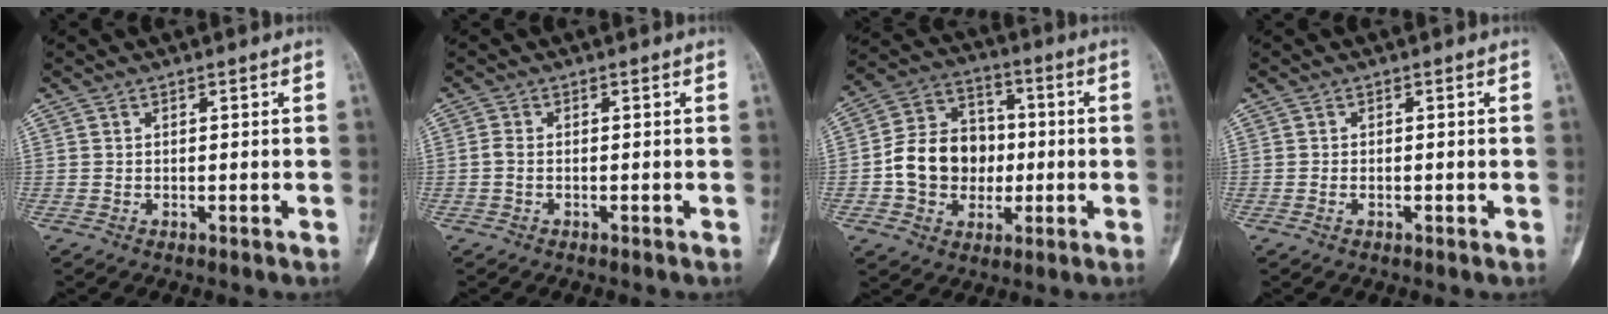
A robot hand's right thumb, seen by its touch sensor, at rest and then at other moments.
{"total": 1.4, "force": [-0.2, 0.8, 1.1], "torque": [-0.026, 0.000, -0.005]}
{"total": 14.3, "force": [-1.3, 11.8, 8.0], "torque": [-0.101, 0.032, -0.025]}
{"total": 0.8, "force": [-0.3, 0.5, 0.6], "torque": [-0.013, 0.003, -0.006]}